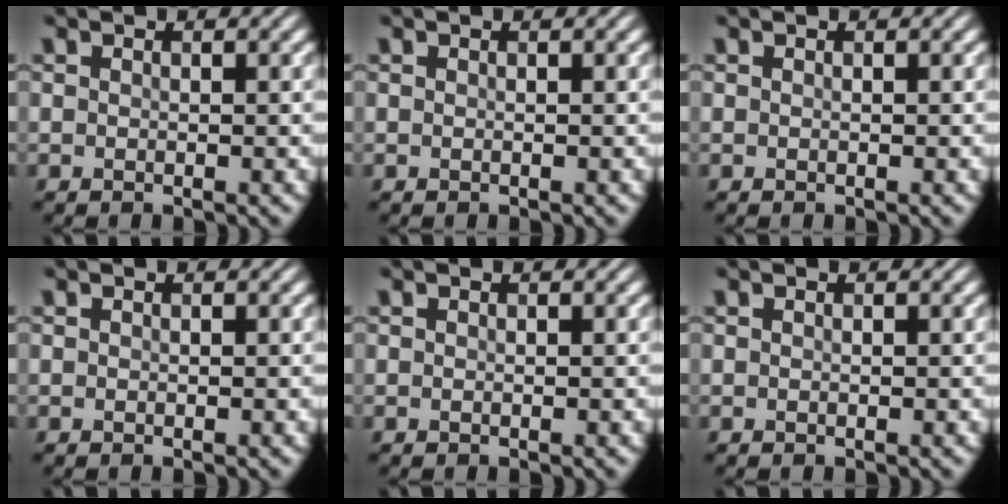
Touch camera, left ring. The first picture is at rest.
{"total": 0.0}
{"total": 0.0}
{"total": 0.0}
{"total": 0.0}
{"total": 0.0}